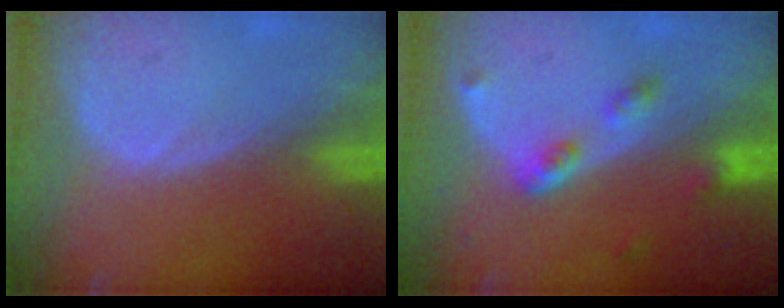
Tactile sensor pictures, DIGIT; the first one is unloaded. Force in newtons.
{"total": 4.3, "press": 3.9, "slide": 1.8}